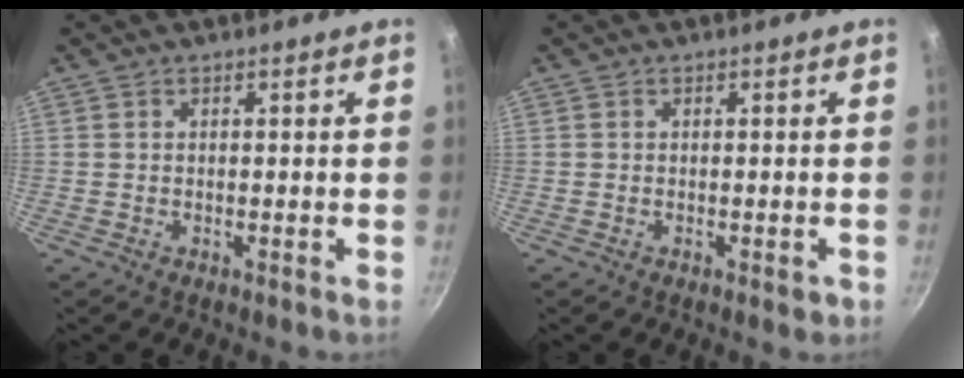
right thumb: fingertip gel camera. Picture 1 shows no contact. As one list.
[{"total": 1.4, "force": [-0.6, 0.8, 1.0], "torque": [-0.006, 0.001, -0.009]}]